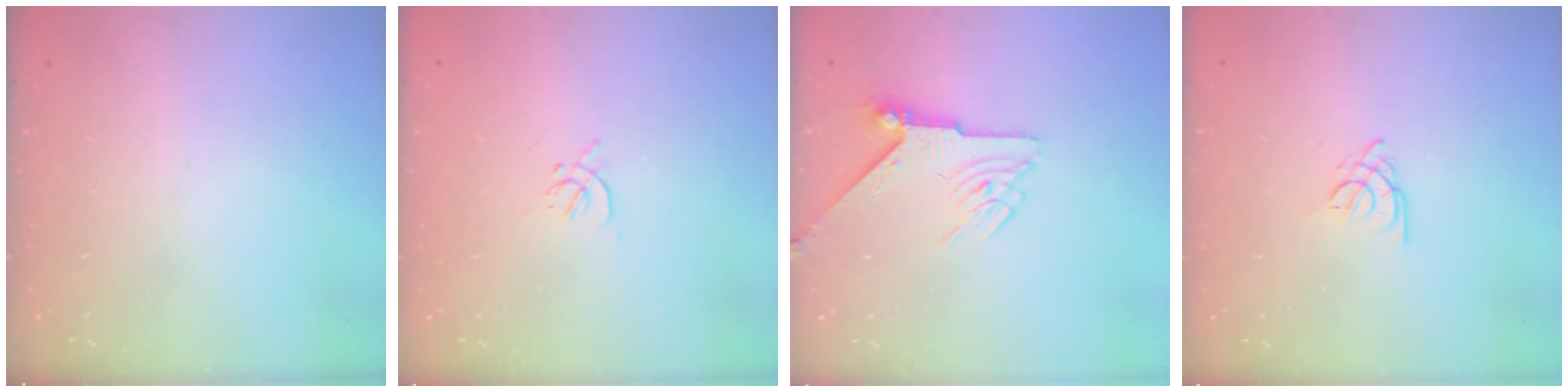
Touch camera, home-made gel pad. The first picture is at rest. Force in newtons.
{"total": 1.7, "press": 1.7, "slide": 0.5}
{"total": 6.0, "press": 6.0, "slide": 0.7}
{"total": 2.5, "press": 2.5, "slide": 0.7}